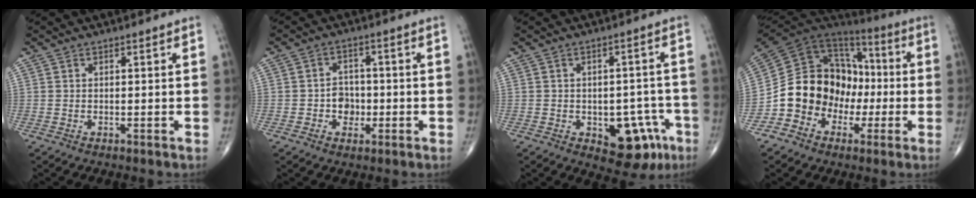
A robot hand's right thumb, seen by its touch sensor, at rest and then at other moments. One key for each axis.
{"total": 4.7, "fx": -1.1, "fy": 4.0, "fz": 2.3, "tx": -0.006, "ty": 0.012, "tz": -0.024}
{"total": 10.7, "fx": -4.4, "fy": 6.3, "fz": 7.5, "tx": -0.049, "ty": 0.030, "tz": -0.046}
{"total": 17.6, "fx": -4.2, "fy": 14.6, "fz": 8.9, "tx": -0.118, "ty": 0.074, "tz": -0.074}